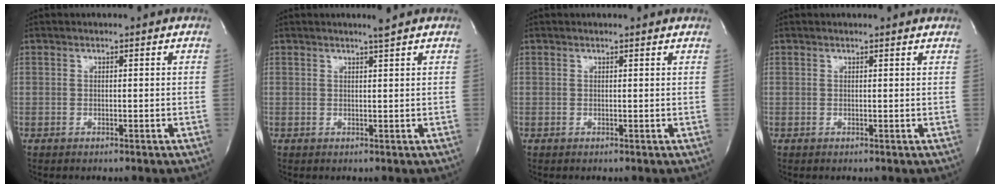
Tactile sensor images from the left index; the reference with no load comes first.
{"total": 1.3, "force": [1.0, -0.6, 0.5], "torque": [-0.022, -0.011, 0.022]}
{"total": 1.8, "force": [1.8, 0.0, 0.4], "torque": [-0.015, 0.005, 0.016]}
{"total": 2.4, "force": [2.4, 0.1, 0.5], "torque": [-0.015, 0.006, 0.019]}